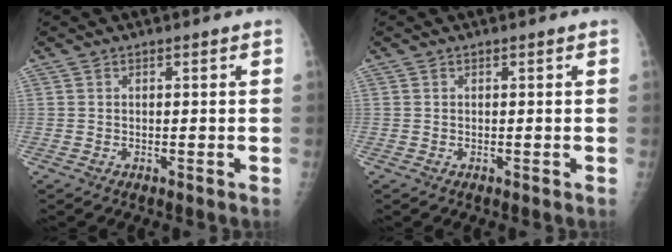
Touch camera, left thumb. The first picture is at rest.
{"total": 0.0}